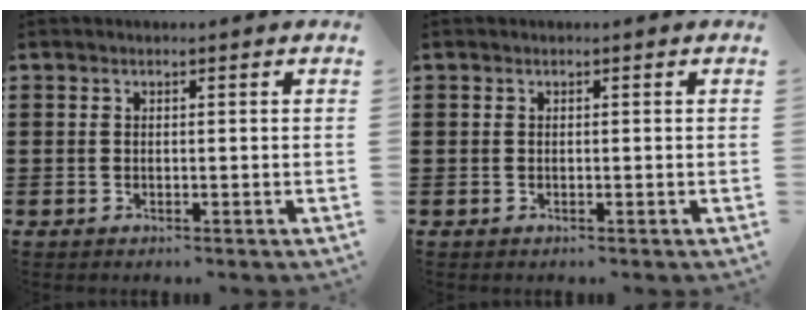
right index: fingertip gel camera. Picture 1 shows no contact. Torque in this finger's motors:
{"motor_torque": [0.00, 0.00, 0.00, 0.00]}